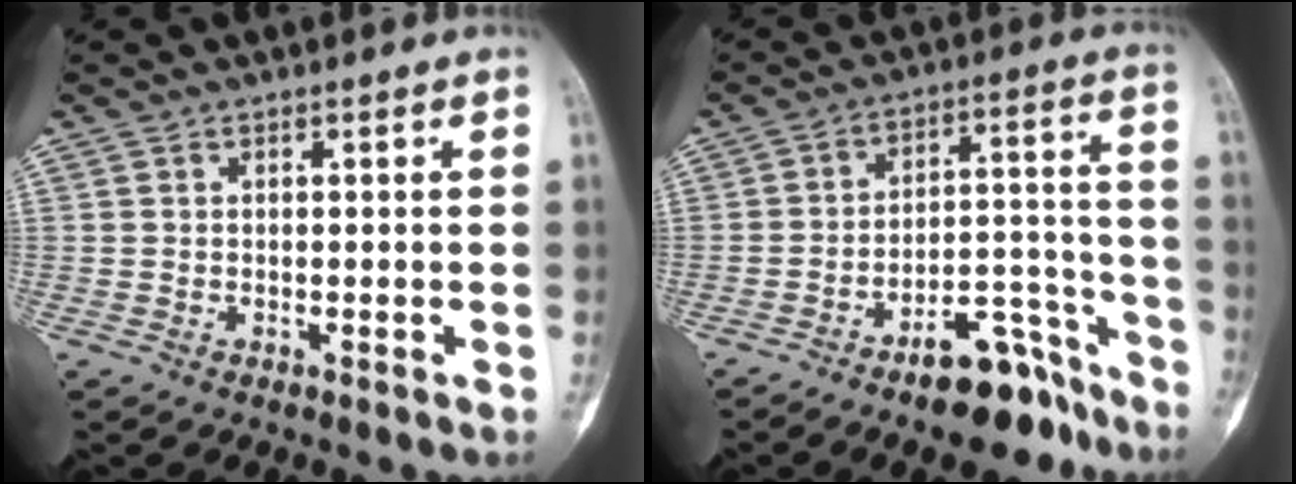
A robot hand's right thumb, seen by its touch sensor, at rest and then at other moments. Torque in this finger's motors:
{"motor_torque": [1.50, 0.65, 0.89, -0.75, 0.20]}